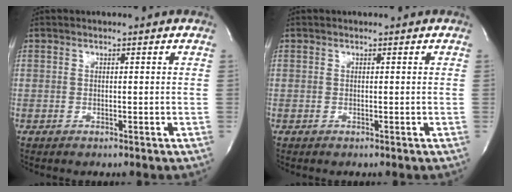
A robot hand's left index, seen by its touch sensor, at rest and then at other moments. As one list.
[{"total": 0.0}]